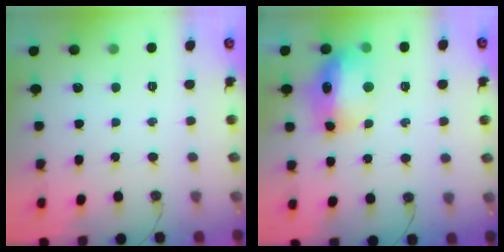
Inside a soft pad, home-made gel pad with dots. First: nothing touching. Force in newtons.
{"total": 13.3, "press": 13.2, "slide": 1.2}